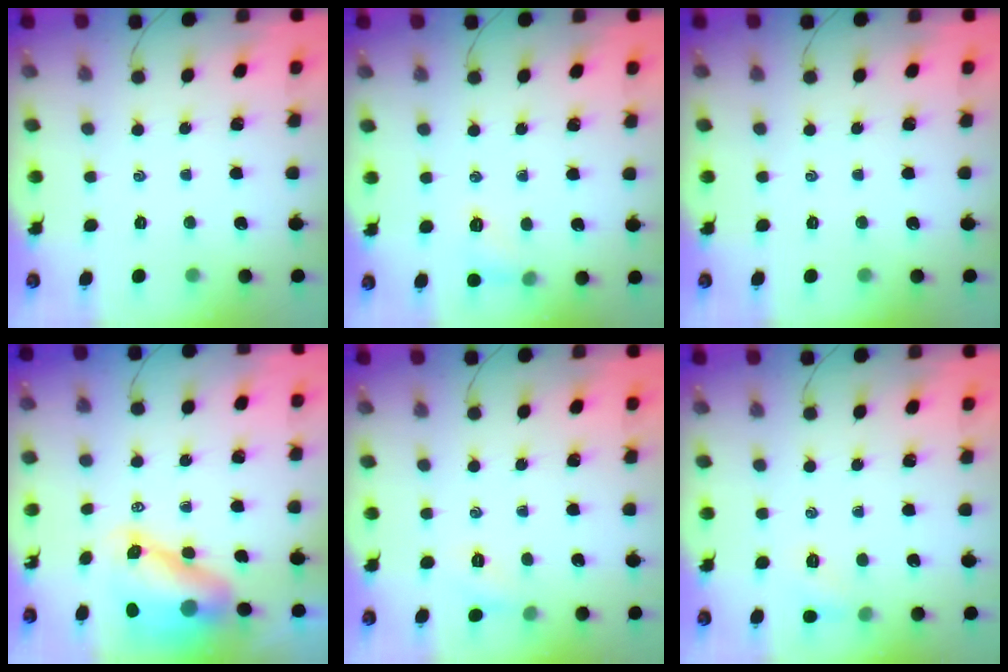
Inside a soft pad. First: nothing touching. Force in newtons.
{"total": 7.0, "press": 6.8, "slide": 1.6}
{"total": 0.0}
{"total": 9.5, "press": 9.0, "slide": 2.8}
{"total": 5.9, "press": 5.7, "slide": 1.6}
{"total": 5.4, "press": 5.1, "slide": 1.6}